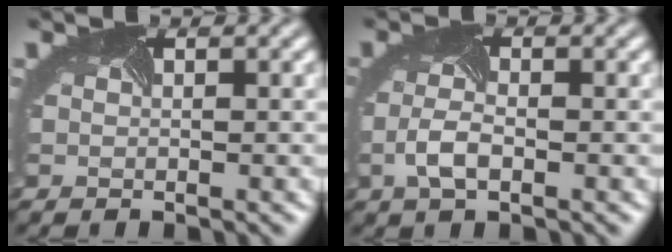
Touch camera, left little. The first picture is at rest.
{"total": 2.4, "force": [-1.0, 1.0, 2.0], "torque": [-0.054, -0.006, -0.020]}